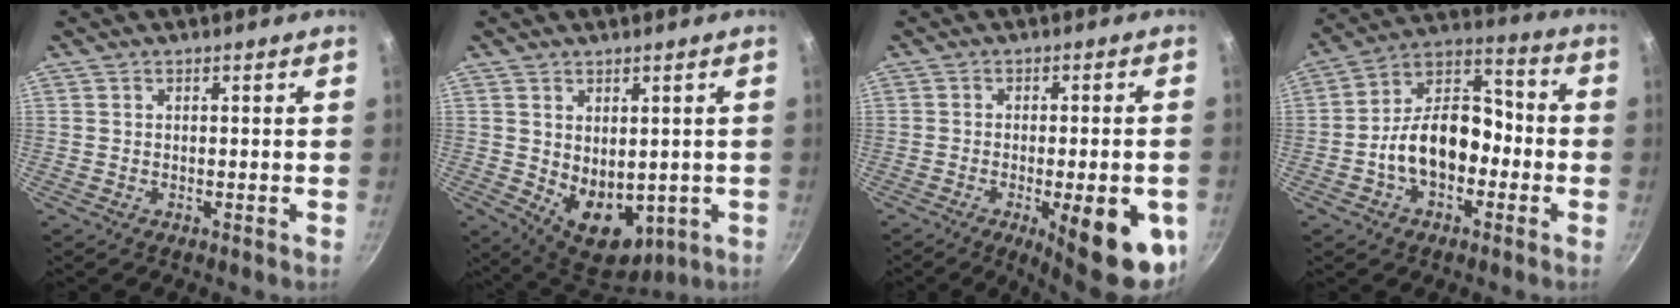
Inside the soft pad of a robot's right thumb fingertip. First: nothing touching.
{"total": 10.8, "force": [-0.4, 7.3, 7.9], "torque": [-0.088, -0.025, 0.019]}
{"total": 16.1, "force": [-5.3, 4.8, 14.4], "torque": [-0.152, 0.008, -0.062]}
{"total": 14.6, "force": [-3.5, 9.7, 10.3], "torque": [-0.126, 0.059, -0.071]}